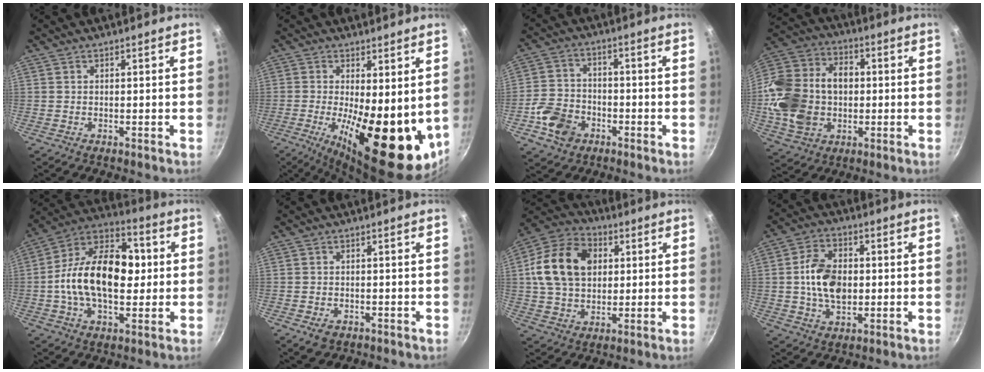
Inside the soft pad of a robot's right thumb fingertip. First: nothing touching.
{"total": 19.5, "force": [-1.4, 7.8, 17.9], "torque": [-0.237, -0.030, -0.010]}
{"total": 9.0, "force": [-3.9, 6.9, 4.3], "torque": [-0.068, 0.027, -0.078]}
{"total": 21.0, "force": [-0.7, 15.8, 13.8], "torque": [-0.259, 0.035, -0.010]}
{"total": 21.0, "force": [0.1, 12.8, 16.6], "torque": [-0.254, 0.032, -0.018]}
{"total": 3.2, "force": [-1.6, 2.2, 1.8], "torque": [-0.030, 0.005, -0.019]}
{"total": 16.7, "force": [3.2, 12.3, 10.8], "torque": [-0.173, 0.013, 0.046]}
{"total": 11.2, "force": [0.1, 7.4, 8.3], "torque": [-0.132, 0.008, -0.003]}